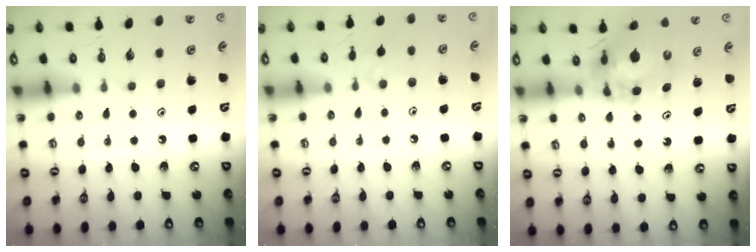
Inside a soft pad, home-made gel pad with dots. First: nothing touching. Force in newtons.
{"total": 7.1, "press": 7.0, "slide": 1.0}
{"total": 10.4, "press": 10.3, "slide": 1.1}